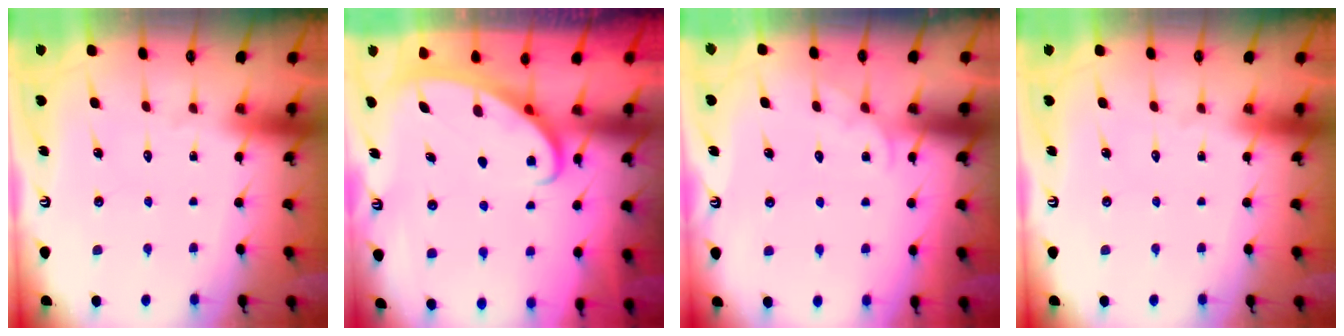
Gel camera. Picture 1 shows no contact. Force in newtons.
{"total": 2.6, "press": 2.6, "slide": 0.4}
{"total": 3.1, "press": 3.1, "slide": 0.3}
{"total": 0.0}